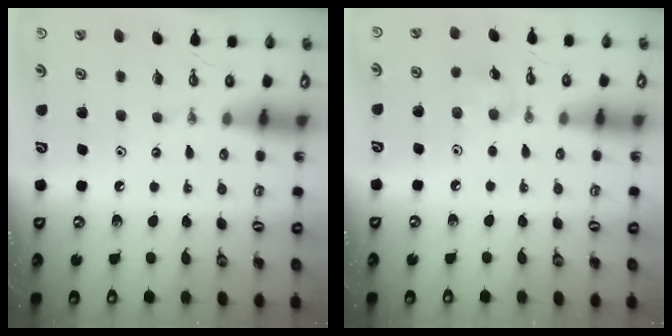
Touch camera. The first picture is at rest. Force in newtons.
{"total": 5.8, "press": 5.6, "slide": 1.4}